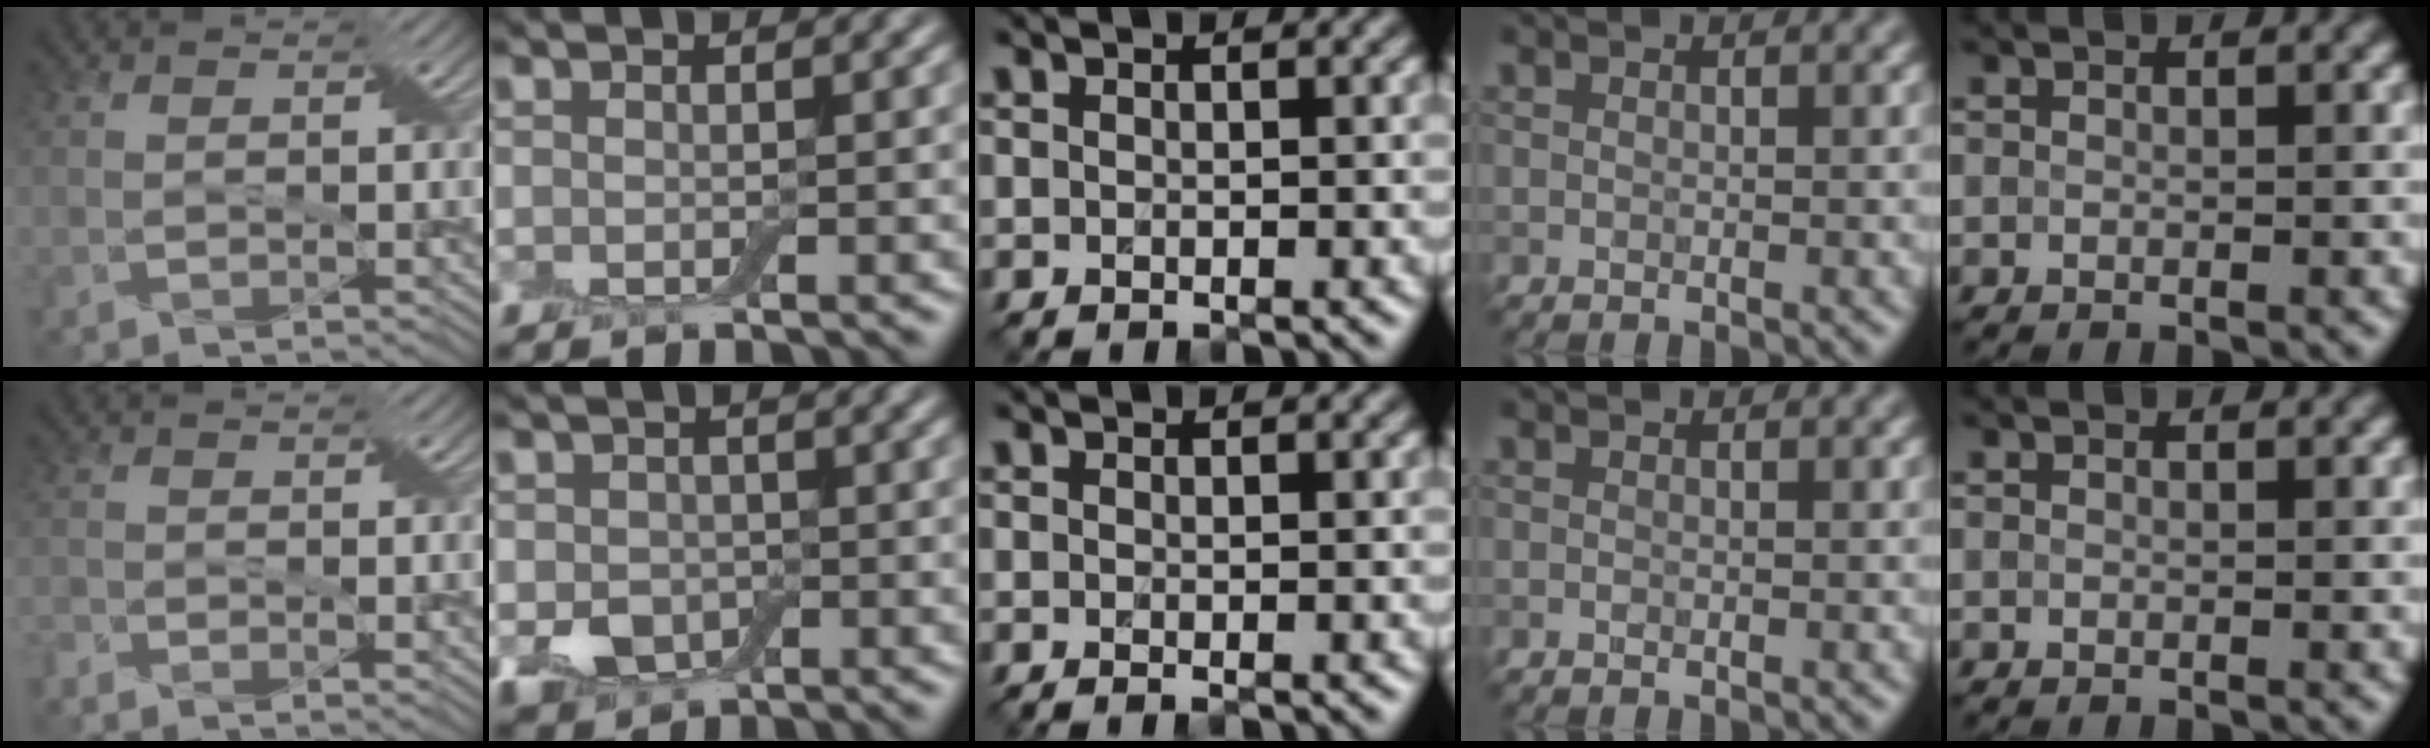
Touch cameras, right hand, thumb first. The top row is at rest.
{"thumb": {"total": 3.0, "force": [-2.3, 1.1, 1.7], "torque": [-0.033, -0.006, -0.046]}, "index": {"total": 3.2, "force": [-0.8, 2.7, 1.7], "torque": [-0.032, -0.007, -0.017]}, "middle": {"total": 0.9, "force": [-0.1, 0.4, 0.8], "torque": [-0.008, -0.008, -0.004]}}